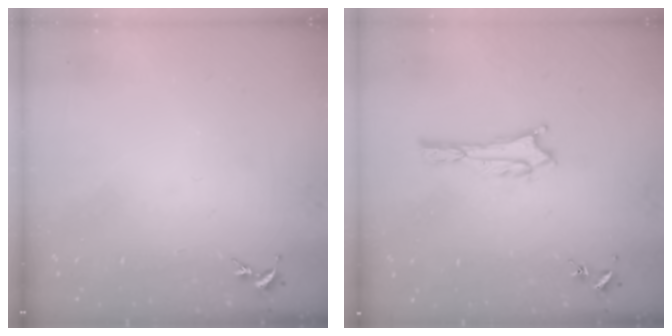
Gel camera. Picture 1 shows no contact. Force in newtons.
{"total": 1.6, "press": 1.6, "slide": 0.2}